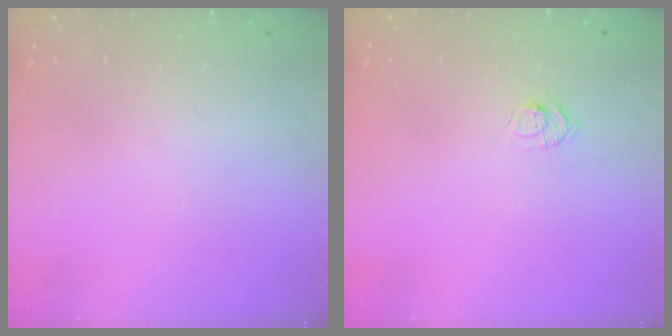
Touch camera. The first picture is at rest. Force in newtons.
{"total": 4.7, "press": 4.7, "slide": 0.5}